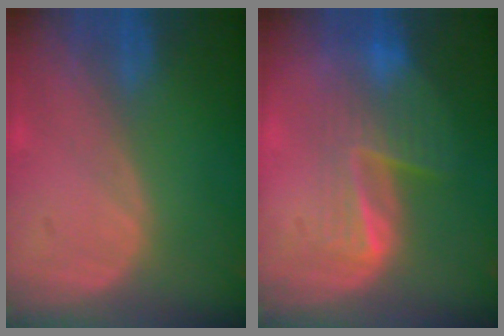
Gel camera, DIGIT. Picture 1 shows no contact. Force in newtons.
{"total": 7.4, "press": 6.7, "slide": 3.1}